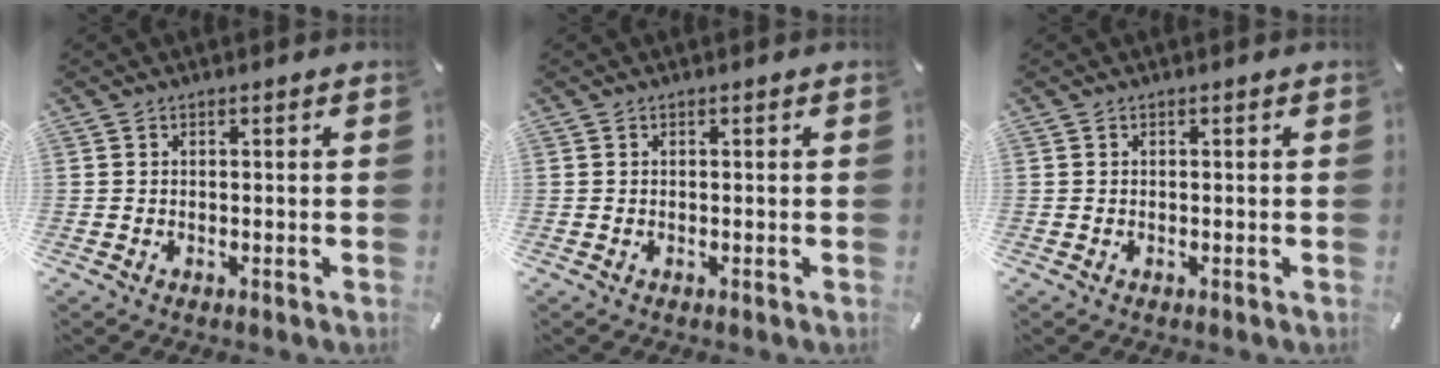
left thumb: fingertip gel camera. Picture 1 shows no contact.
{"total": 0.0}
{"total": 0.0}